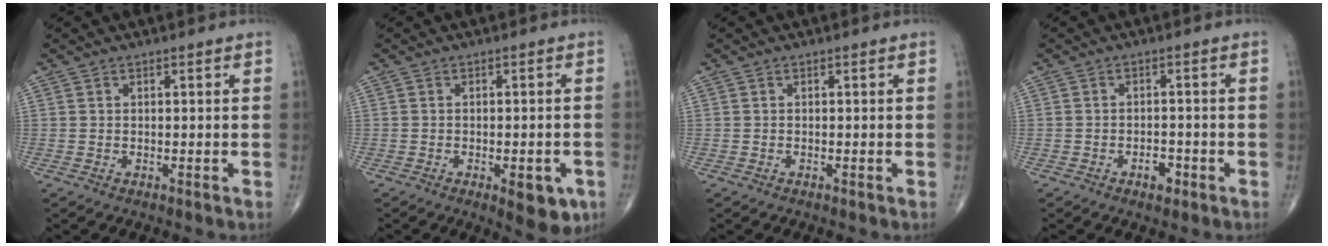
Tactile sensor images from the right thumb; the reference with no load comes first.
{"total": 6.5, "force": [-2.7, 2.7, 5.3], "torque": [-0.050, 0.003, -0.026]}
{"total": 0.0}
{"total": 2.7, "force": [-1.5, 1.5, 1.7], "torque": [-0.018, 0.007, -0.021]}